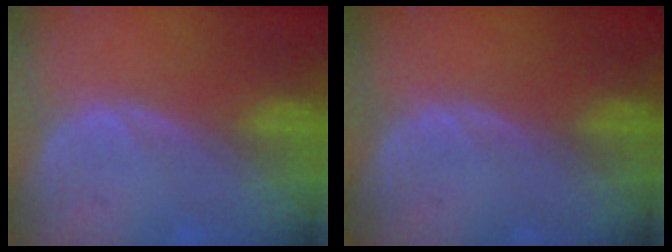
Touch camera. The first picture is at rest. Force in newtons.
{"total": 0.0}